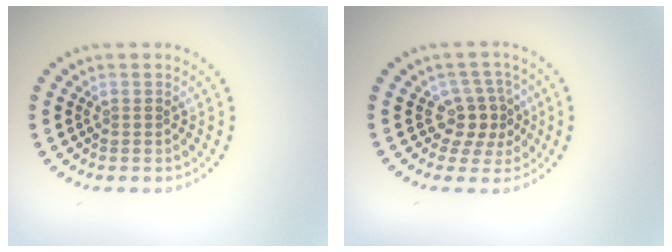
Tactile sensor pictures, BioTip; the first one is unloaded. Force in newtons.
{"total": 3.0, "press": 2.4, "slide": 1.8}